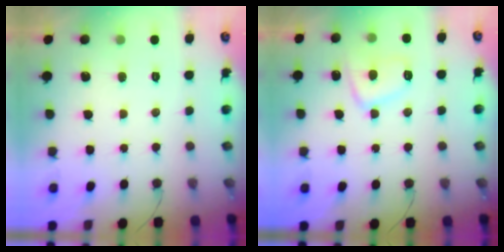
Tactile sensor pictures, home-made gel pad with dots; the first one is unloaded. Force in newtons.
{"total": 9.3, "press": 9.2, "slide": 0.8}